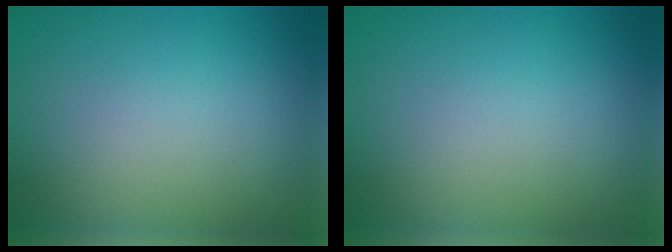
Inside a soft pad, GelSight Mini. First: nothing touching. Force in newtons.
{"total": 0.0}